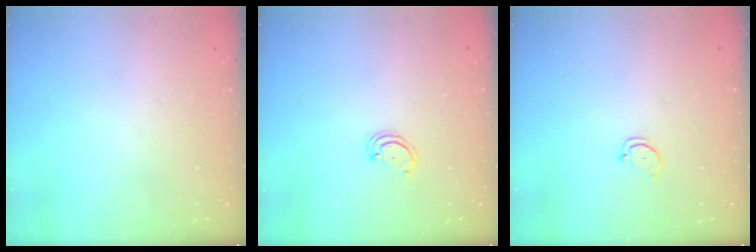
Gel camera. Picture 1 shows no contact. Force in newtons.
{"total": 2.4, "press": 2.4, "slide": 0.2}
{"total": 2.2, "press": 2.2, "slide": 0.2}